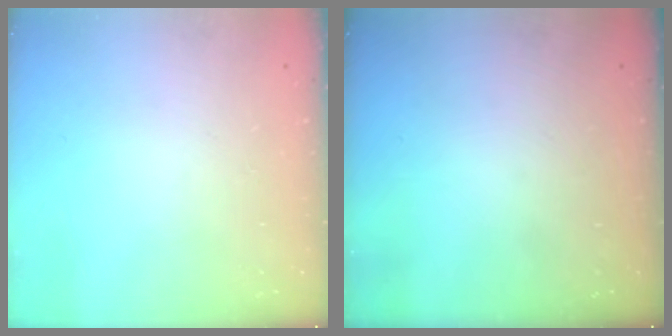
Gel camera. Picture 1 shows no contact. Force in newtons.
{"total": 0.0}